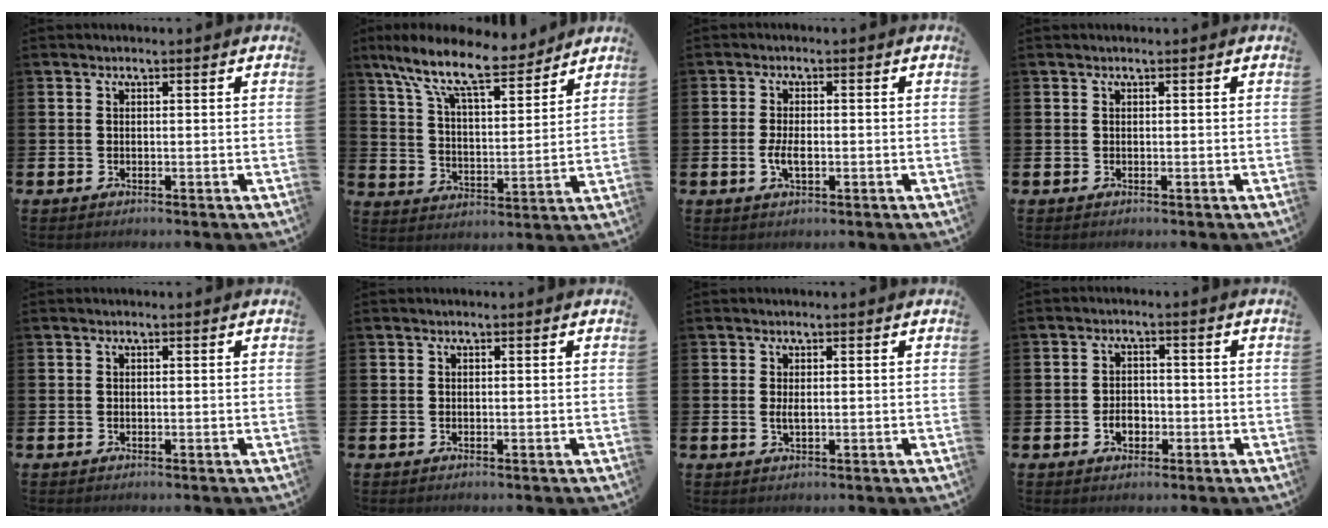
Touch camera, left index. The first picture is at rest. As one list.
[{"total": 11.3, "force": [9.4, 3.1, 5.5], "torque": [-0.128, -0.055, 0.159]}, {"total": 3.0, "force": [-0.6, 1.4, 2.6], "torque": [-0.040, -0.001, -0.012]}, {"total": 0.0}, {"total": 0.0}, {"total": 0.0}, {"total": 1.2, "force": [0.1, 0.3, 1.1], "torque": [-0.014, -0.002, 0.000]}, {"total": 2.8, "force": [-1.0, 2.0, 1.7], "torque": [-0.019, -0.002, -0.024]}]